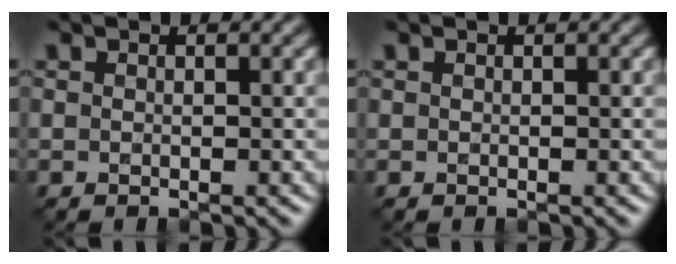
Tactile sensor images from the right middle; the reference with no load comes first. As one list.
[{"total": 0.0}]